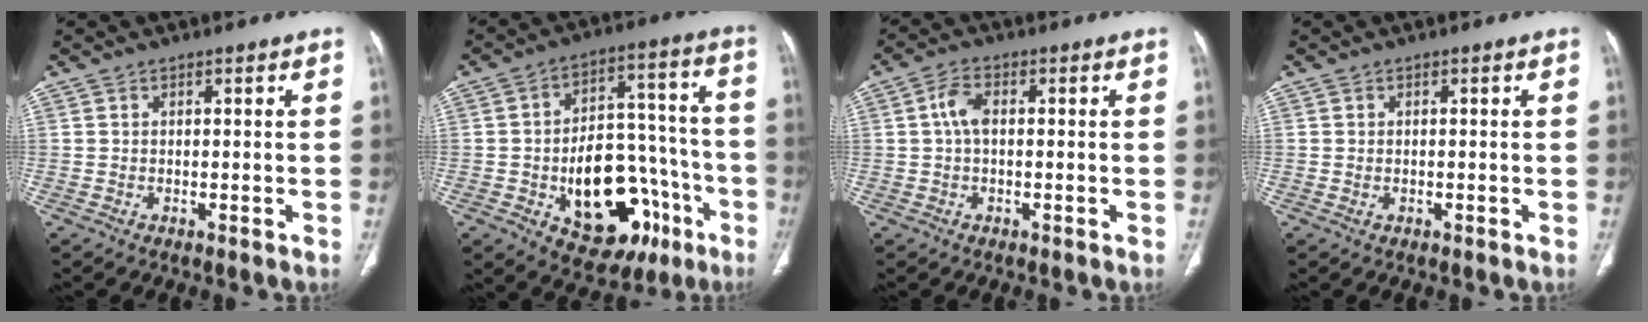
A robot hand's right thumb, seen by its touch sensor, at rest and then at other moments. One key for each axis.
{"total": 22.3, "fx": -8.2, "fy": 13.3, "fz": 15.8, "tx": -0.191, "ty": 0.055, "tz": -0.100}
{"total": 4.1, "fx": 0.5, "fy": 2.1, "fz": 3.4, "tx": -0.075, "ty": 0.010, "tz": 0.007}
{"total": 0.6, "fx": -0.1, "fy": 0.4, "fz": 0.4, "tx": -0.014, "ty": 0.006, "tz": 0.002}